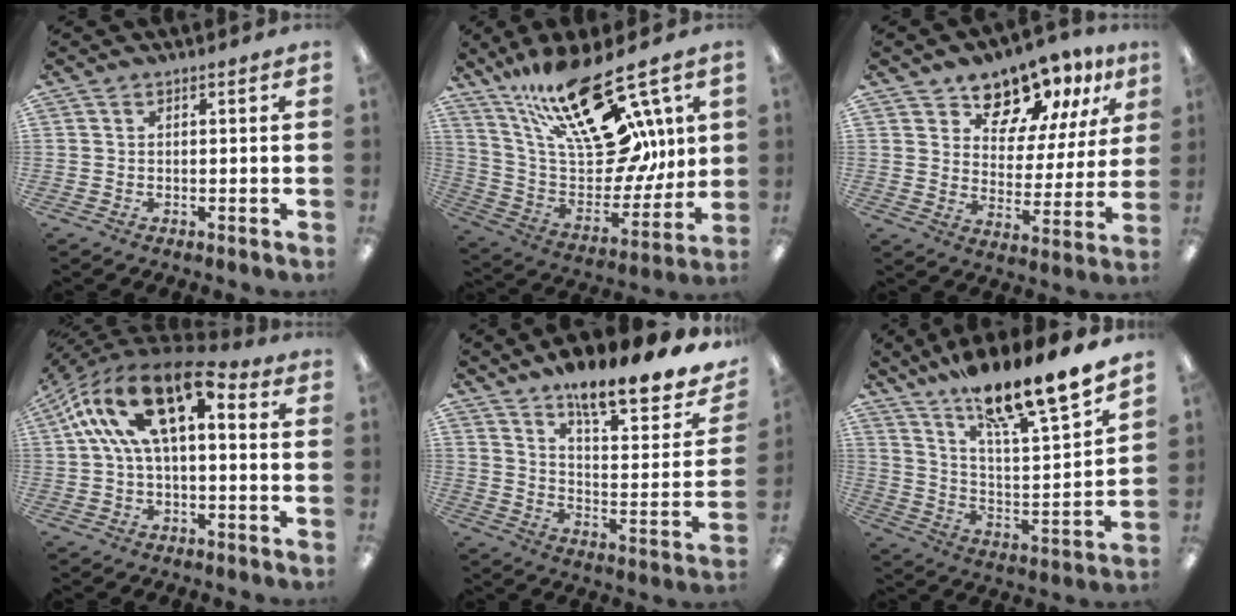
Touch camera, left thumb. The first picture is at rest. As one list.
[{"total": 28.2, "force": [16.7, 11.4, 19.7], "torque": [-0.347, -0.102, 0.285]}, {"total": 13.3, "force": [10.9, 6.6, 3.9], "torque": [-0.065, -0.084, 0.201]}, {"total": 18.5, "force": [7.4, 9.3, 14.2], "torque": [-0.262, -0.041, 0.124]}, {"total": 15.4, "force": [12.6, 4.0, 7.9], "torque": [-0.121, -0.090, 0.211]}, {"total": 18.4, "force": [15.6, 2.0, 9.6], "torque": [-0.154, -0.117, 0.254]}]